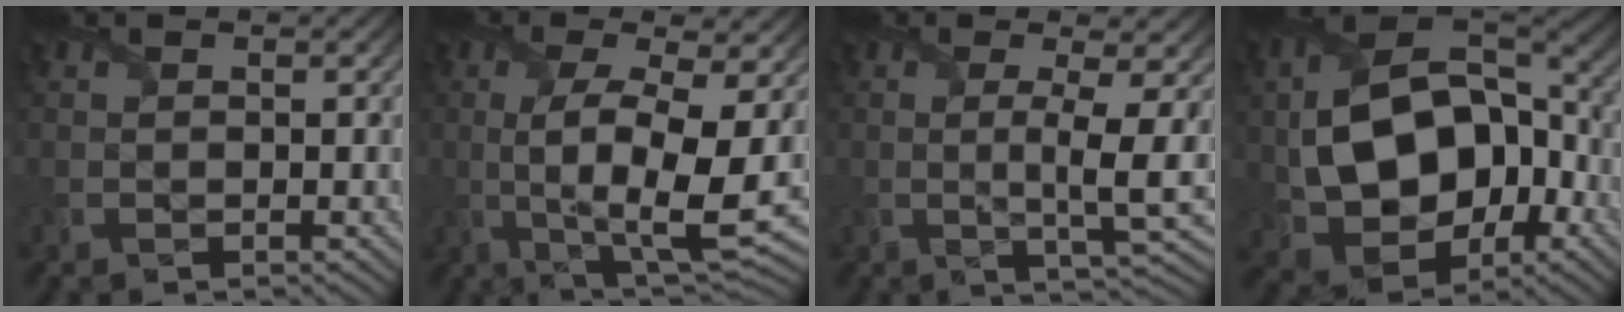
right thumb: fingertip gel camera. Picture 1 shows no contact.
{"total": 11.6, "force": [-1.0, 3.6, 11.0], "torque": [-0.210, -0.014, -0.012]}
{"total": 7.0, "force": [0.0, 1.1, 6.9], "torque": [-0.116, 0.004, 0.002]}
{"total": 14.3, "force": [-1.5, 10.1, 10.1], "torque": [-0.192, -0.007, -0.023]}